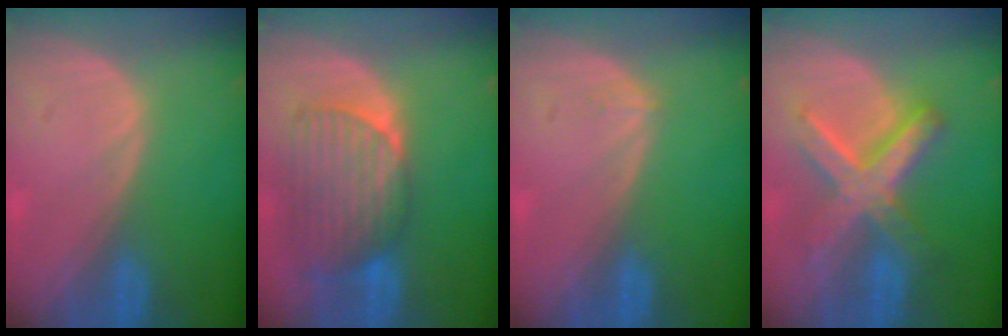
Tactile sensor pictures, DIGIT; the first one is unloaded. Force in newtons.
{"total": 9.4, "press": 8.3, "slide": 4.2}
{"total": 0.5, "press": 0.5, "slide": 0.2}
{"total": 8.7, "press": 8.7, "slide": 0.8}